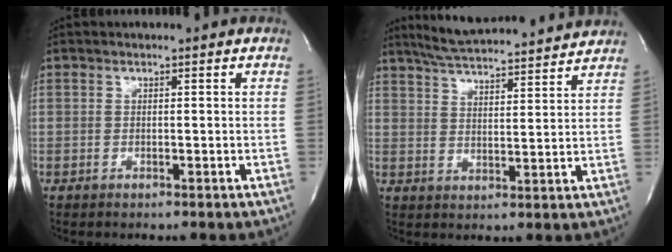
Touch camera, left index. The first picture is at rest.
{"total": 17.8, "force": [16.6, 1.7, 6.4], "torque": [-0.106, 0.019, 0.234]}